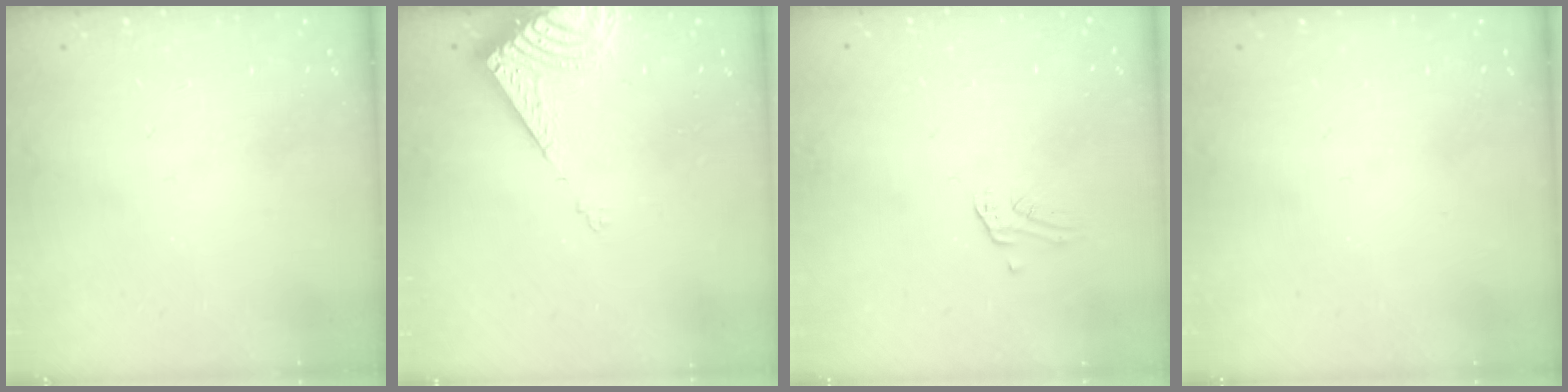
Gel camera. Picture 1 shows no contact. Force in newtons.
{"total": 8.3, "press": 8.2, "slide": 0.9}
{"total": 2.6, "press": 2.6, "slide": 0.2}
{"total": 0.0}